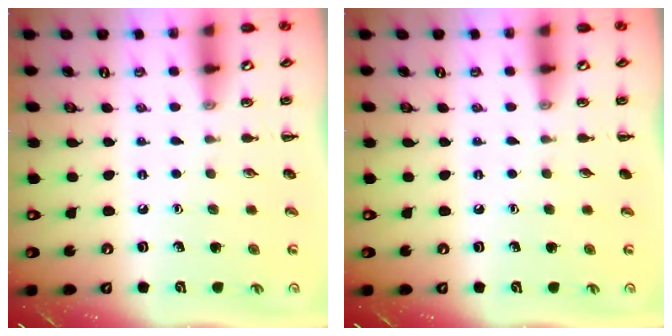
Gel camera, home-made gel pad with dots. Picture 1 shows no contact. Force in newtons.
{"total": 0.0}